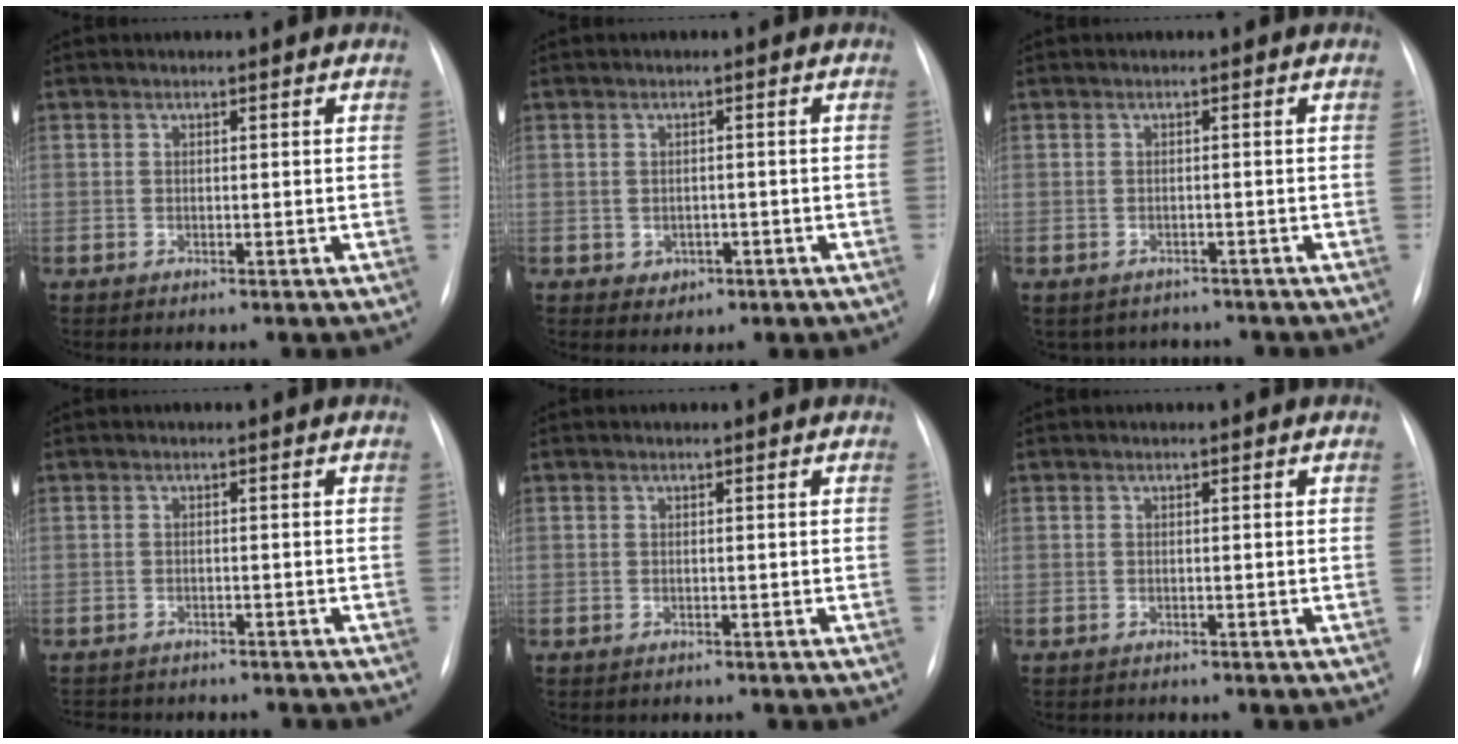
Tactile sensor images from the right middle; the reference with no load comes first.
{"total": 2.2, "force": [-0.7, 1.9, 0.8], "torque": [-0.009, 0.005, 0.002]}
{"total": 4.5, "force": [-3.9, 2.2, 0.1], "torque": [0.004, 0.009, -0.045]}
{"total": 8.0, "force": [-7.2, 2.8, 2.4], "torque": [-0.041, 0.001, -0.088]}
{"total": 0.0}
{"total": 0.8, "force": [-0.8, 0.2, 0.1], "torque": [-0.004, -0.001, -0.011]}